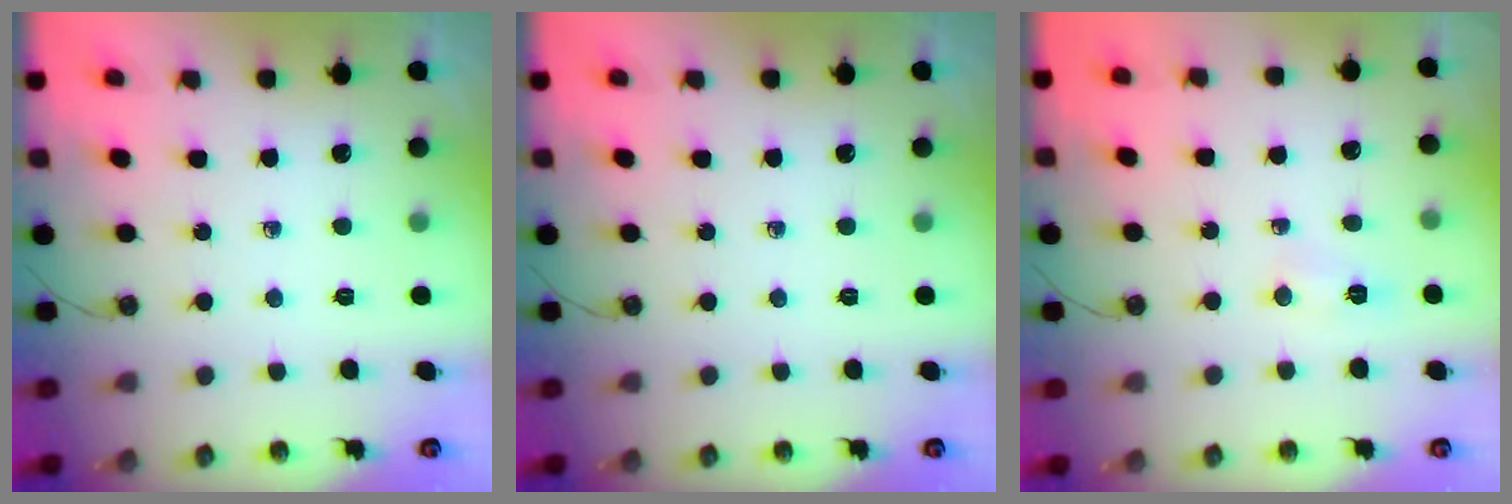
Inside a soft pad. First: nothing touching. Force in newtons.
{"total": 0.0}
{"total": 4.2, "press": 4.2, "slide": 0.5}